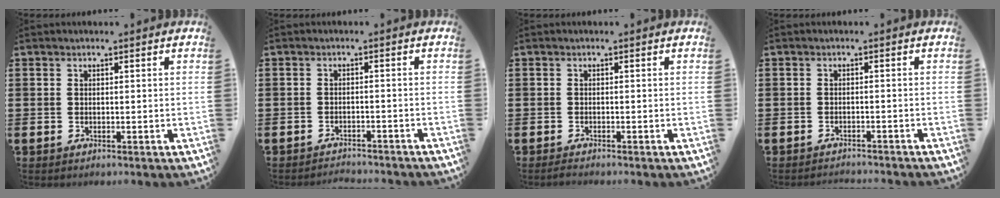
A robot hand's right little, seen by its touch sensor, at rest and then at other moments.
{"total": 1.7, "force": [-1.7, -0.1, -0.2], "torque": [-0.002, 0.004, -0.036]}
{"total": 0.6, "force": [-0.5, 0.1, 0.4], "torque": [-0.007, -0.002, -0.010]}
{"total": 1.1, "force": [-1.1, -0.1, -0.1], "torque": [-0.001, 0.002, -0.024]}